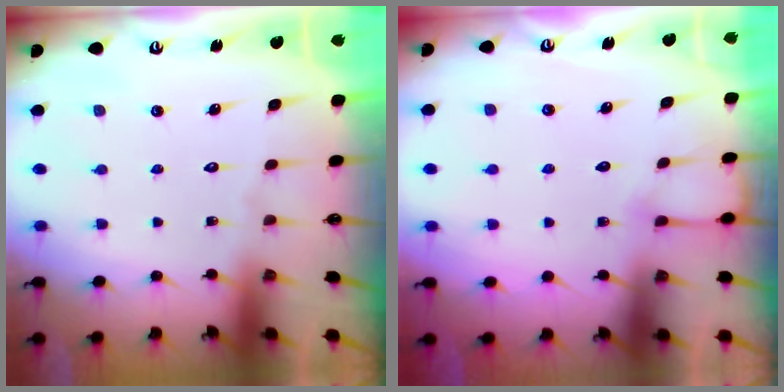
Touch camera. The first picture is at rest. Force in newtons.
{"total": 5.7, "press": 5.7, "slide": 0.4}